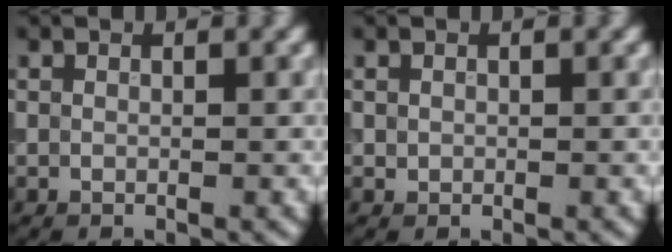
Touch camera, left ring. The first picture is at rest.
{"total": 0.6, "force": [0.1, 0.5, 0.1], "torque": [0.003, -0.002, 0.000]}